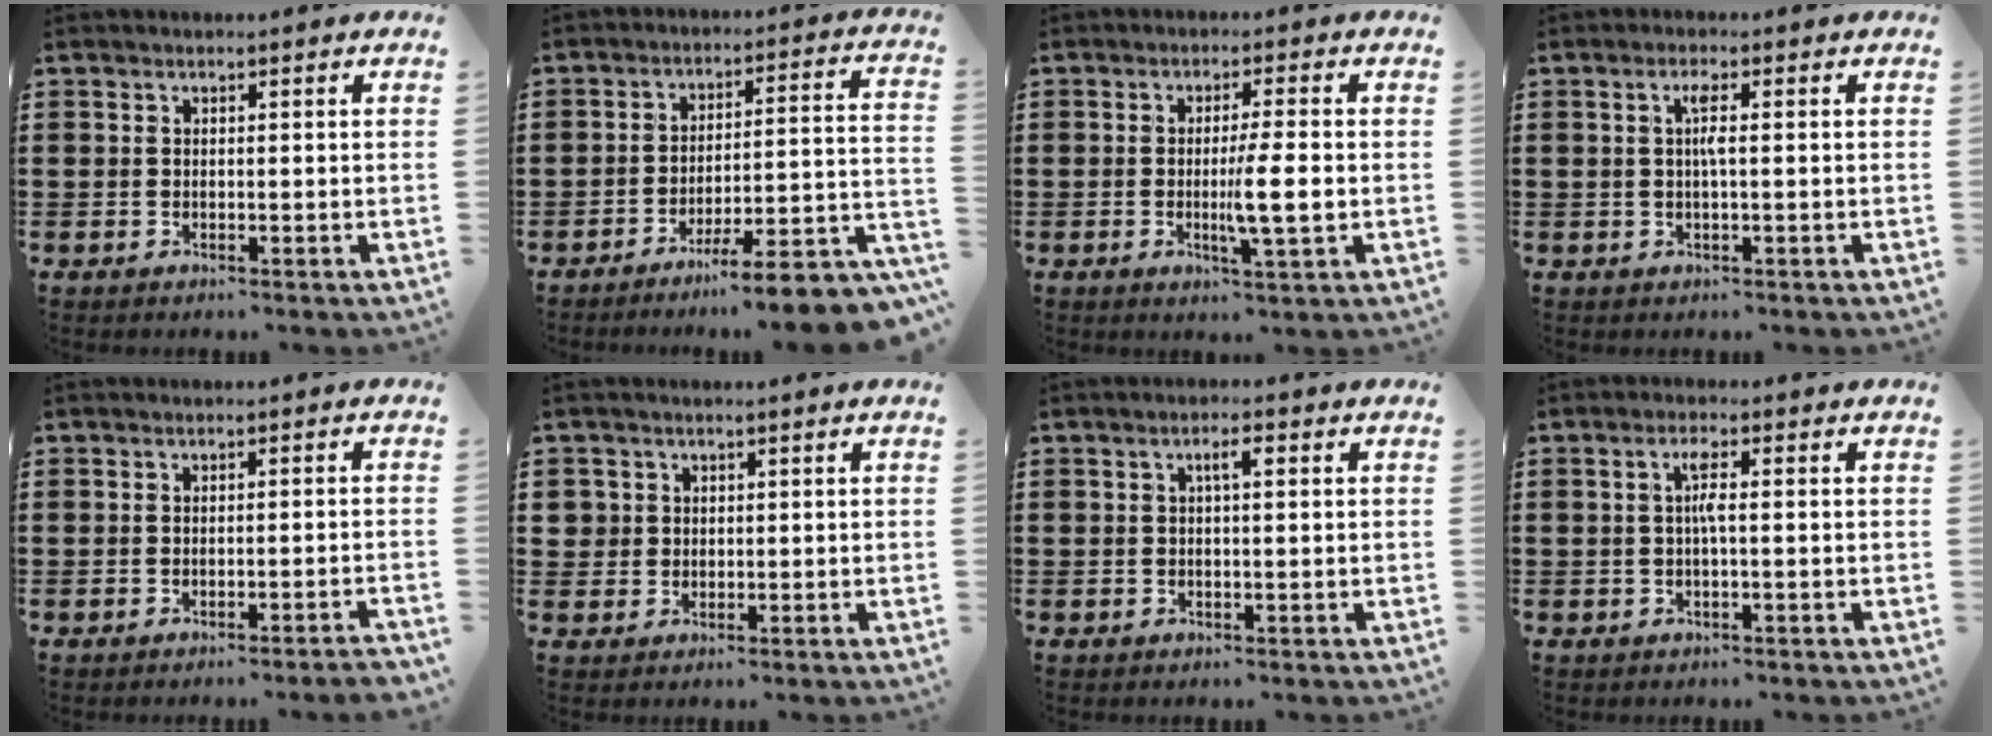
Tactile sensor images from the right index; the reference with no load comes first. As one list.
[{"total": 7.4, "force": [-6.1, -0.1, 4.2], "torque": [-0.060, -0.013, -0.117]}, {"total": 6.4, "force": [-0.8, 0.5, 6.3], "torque": [-0.114, -0.010, -0.017]}, {"total": 2.5, "force": [0.0, 0.2, 2.5], "torque": [-0.049, -0.001, -0.002]}, {"total": 1.4, "force": [-1.1, -0.2, 0.7], "torque": [-0.012, -0.001, -0.022]}, {"total": 2.2, "force": [0.6, 2.1, 0.2], "torque": [-0.015, 0.010, 0.009]}, {"total": 2.1, "force": [0.5, 0.5, 2.0], "torque": [-0.040, 0.007, 0.007]}, {"total": 2.8, "force": [-0.1, 0.2, 2.8], "torque": [-0.055, -0.001, -0.005]}]